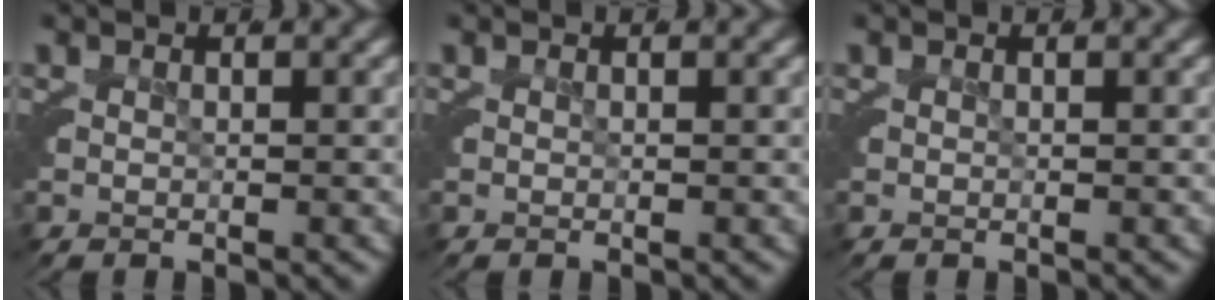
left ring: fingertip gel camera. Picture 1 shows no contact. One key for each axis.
{"total": 0.0}
{"total": 0.0}